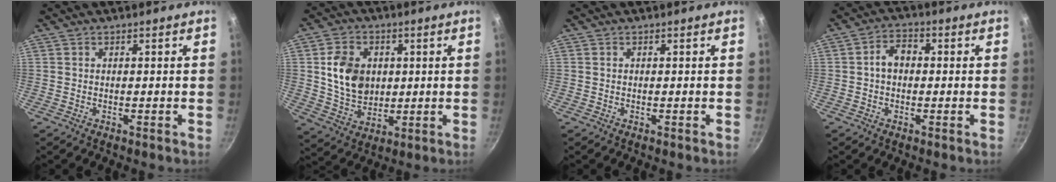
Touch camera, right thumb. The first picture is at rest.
{"total": 11.3, "force": [1.6, 8.9, 6.7], "torque": [-0.095, -0.007, 0.036]}
{"total": 0.0}
{"total": 4.7, "force": [0.1, 3.5, 3.2], "torque": [-0.033, 0.017, -0.006]}